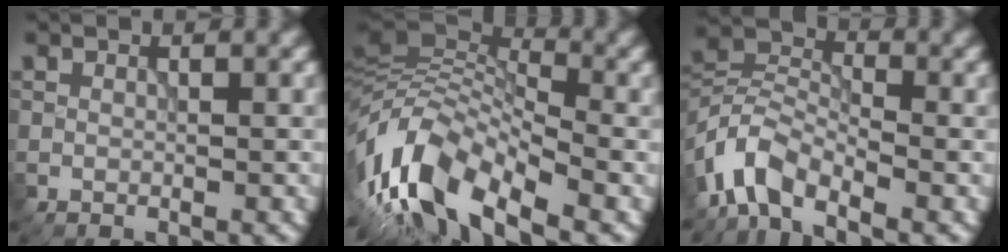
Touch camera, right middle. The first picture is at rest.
{"total": 11.3, "force": [-4.5, 5.2, 8.9], "torque": [-0.169, 0.009, -0.105]}
{"total": 5.0, "force": [-3.5, 2.3, 2.8], "torque": [-0.053, 0.004, -0.085]}